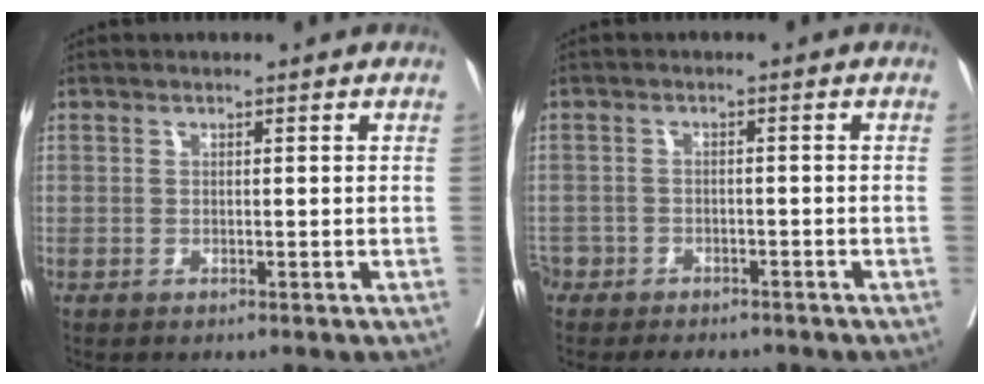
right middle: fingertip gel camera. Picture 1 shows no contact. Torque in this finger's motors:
{"motor_torque": [-0.52, -0.17, -0.10, -0.03]}